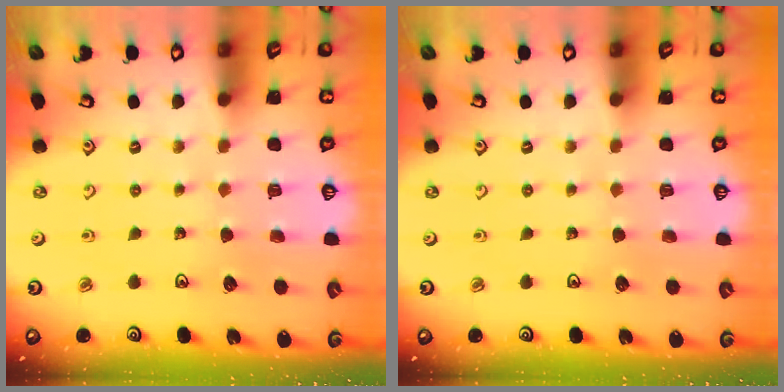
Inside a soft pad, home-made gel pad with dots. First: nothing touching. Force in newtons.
{"total": 0.0}